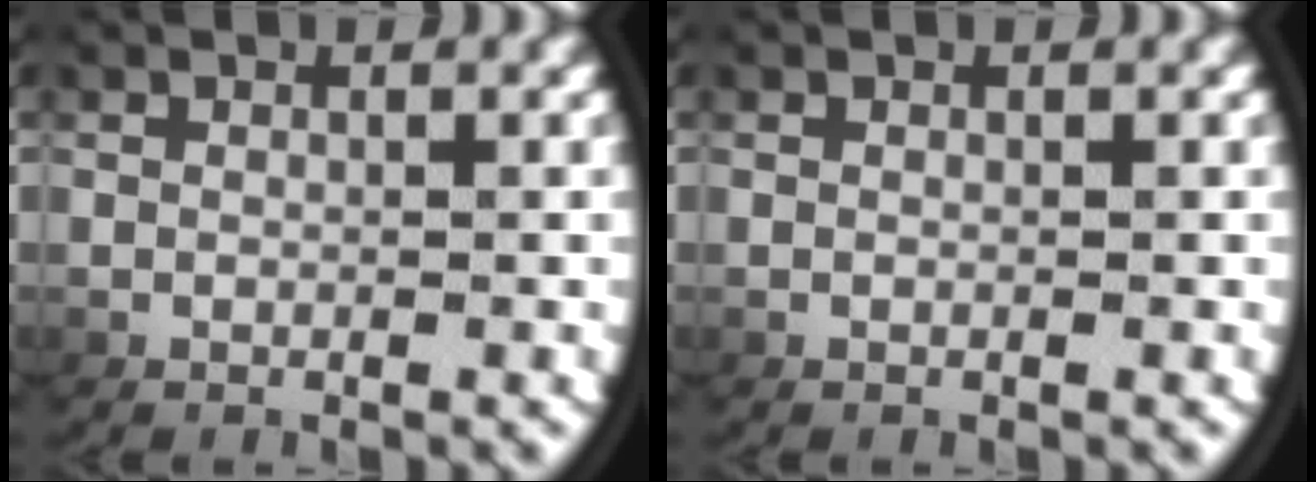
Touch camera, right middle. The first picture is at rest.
{"total": 0.0}